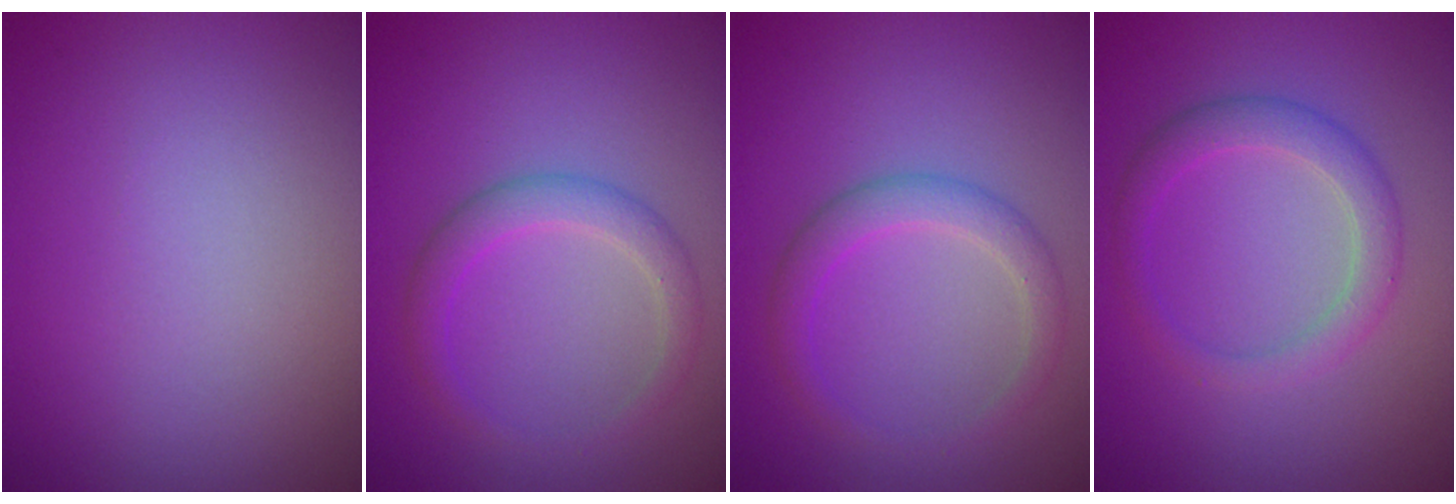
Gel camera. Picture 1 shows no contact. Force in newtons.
{"total": 2.5, "press": 2.5, "slide": 0.1}
{"total": 2.5, "press": 2.5, "slide": 0.1}
{"total": 2.7, "press": 2.7, "slide": 0.2}